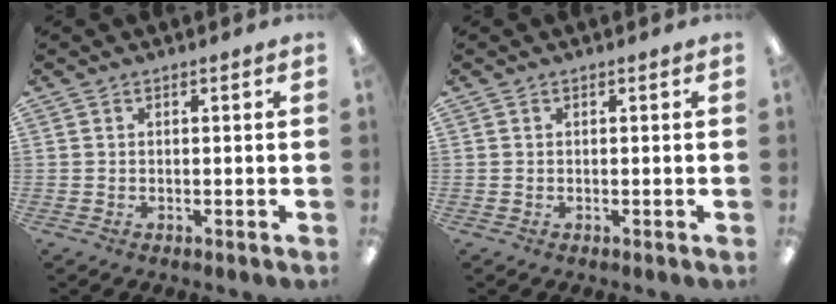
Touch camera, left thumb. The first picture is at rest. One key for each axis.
{"total": 0.0}